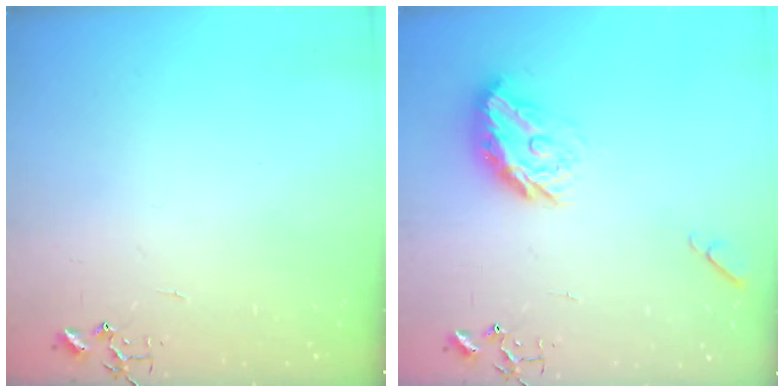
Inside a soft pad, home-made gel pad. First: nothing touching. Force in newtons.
{"total": 13.1, "press": 13.1, "slide": 0.6}